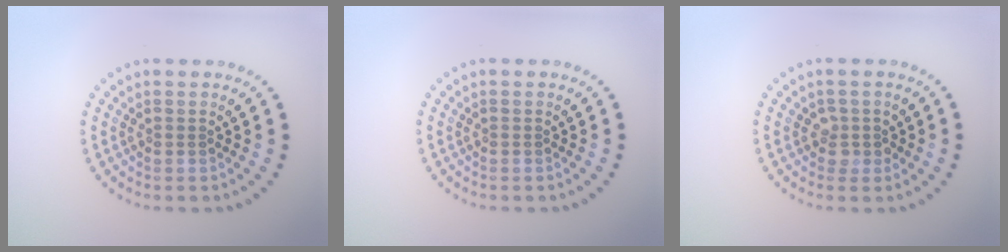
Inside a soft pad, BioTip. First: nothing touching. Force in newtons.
{"total": 0.0}
{"total": 1.4, "press": 1.3, "slide": 0.6}